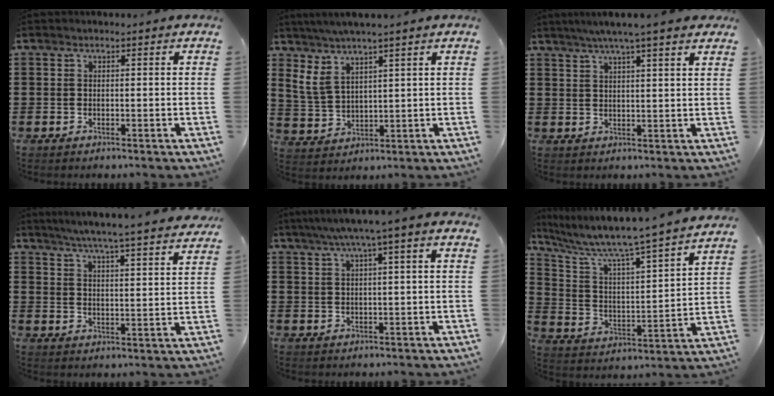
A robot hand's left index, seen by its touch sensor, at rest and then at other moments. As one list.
[{"total": 5.1, "force": [3.1, 1.7, 3.6], "torque": [-0.086, -0.004, 0.054]}, {"total": 4.6, "force": [3.7, -0.4, 2.7], "torque": [-0.063, -0.005, 0.062]}, {"total": 5.4, "force": [5.0, -0.9, 2.0], "torque": [-0.059, -0.036, 0.082]}, {"total": 3.9, "force": [2.0, -0.3, 3.3], "torque": [-0.067, 0.002, 0.032]}, {"total": 7.1, "force": [6.2, -0.2, 3.5], "torque": [-0.098, -0.056, 0.094]}]